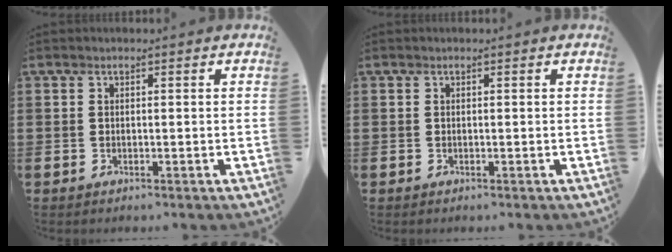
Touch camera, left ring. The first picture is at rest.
{"total": 0.0}